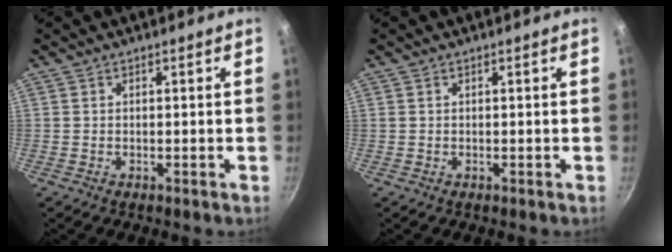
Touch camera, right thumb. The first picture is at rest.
{"total": 0.0}